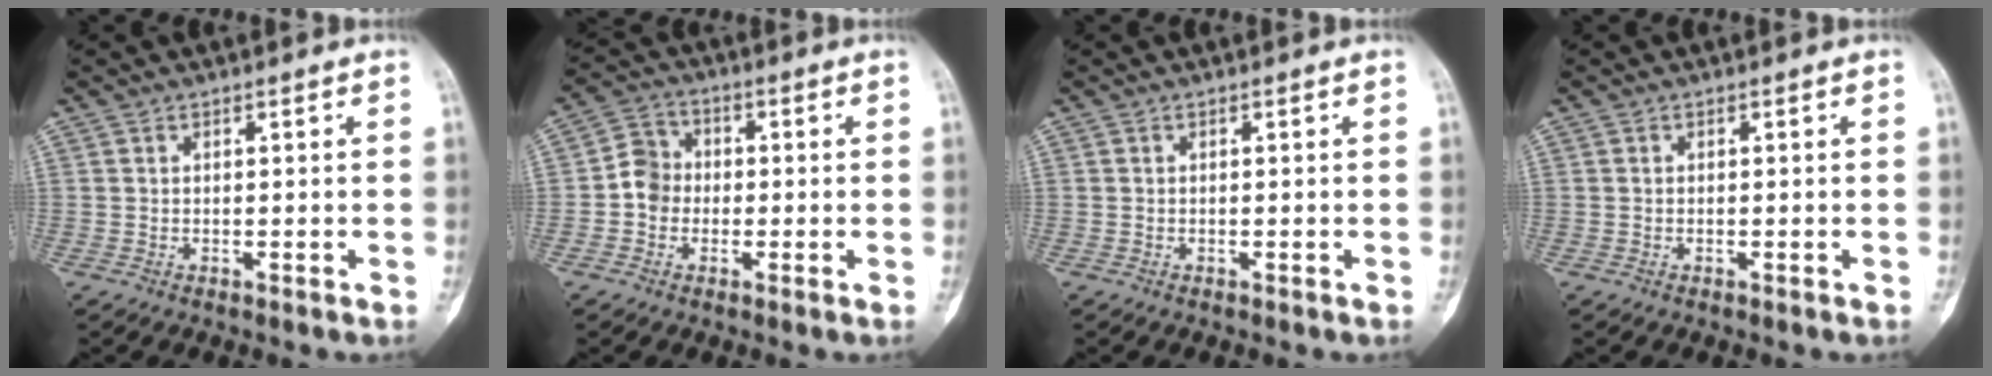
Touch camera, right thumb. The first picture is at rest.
{"total": 5.8, "force": [-0.8, 5.2, 2.4], "torque": [-0.020, 0.016, -0.027]}
{"total": 0.0}
{"total": 0.0}